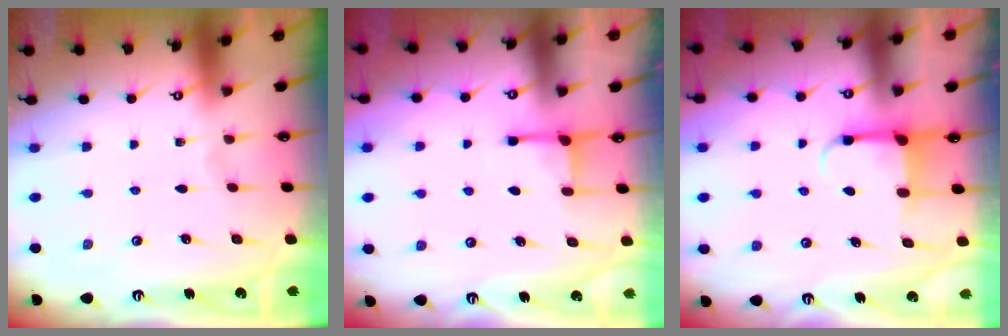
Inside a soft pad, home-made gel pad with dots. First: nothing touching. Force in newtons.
{"total": 2.8, "press": 2.8, "slide": 0.6}
{"total": 4.6, "press": 4.6, "slide": 0.3}